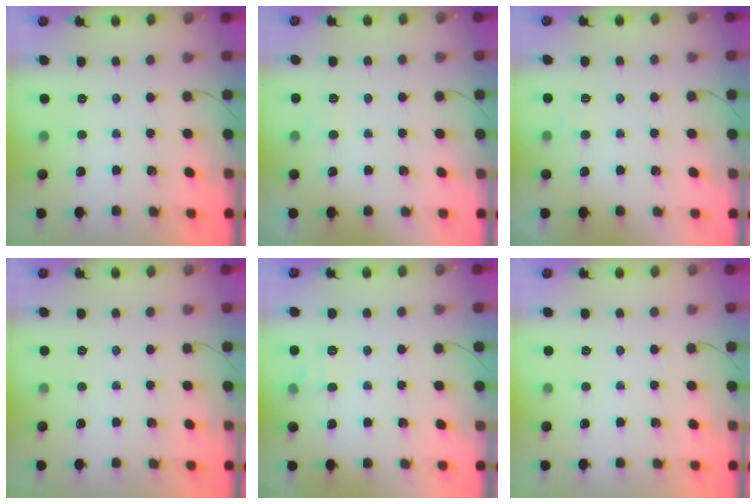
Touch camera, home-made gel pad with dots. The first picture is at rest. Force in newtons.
{"total": 4.0, "press": 3.8, "slide": 1.1}
{"total": 4.0, "press": 3.8, "slide": 1.1}
{"total": 0.0}
{"total": 6.9, "press": 6.7, "slide": 1.7}
{"total": 0.0}